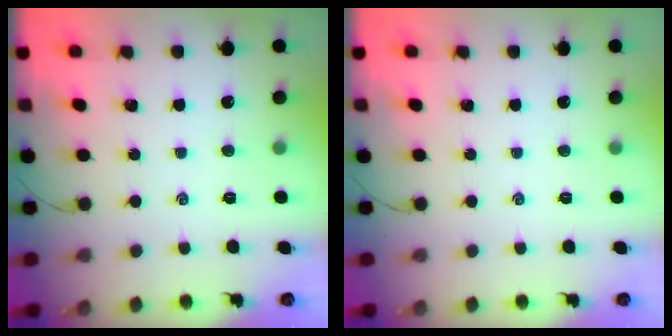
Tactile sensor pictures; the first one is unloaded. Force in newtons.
{"total": 0.0}